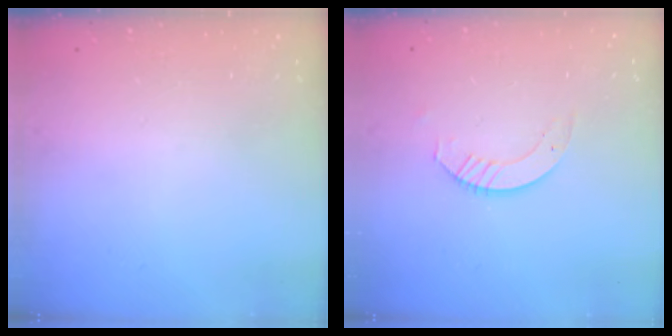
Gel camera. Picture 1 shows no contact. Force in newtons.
{"total": 3.2, "press": 3.2, "slide": 0.3}